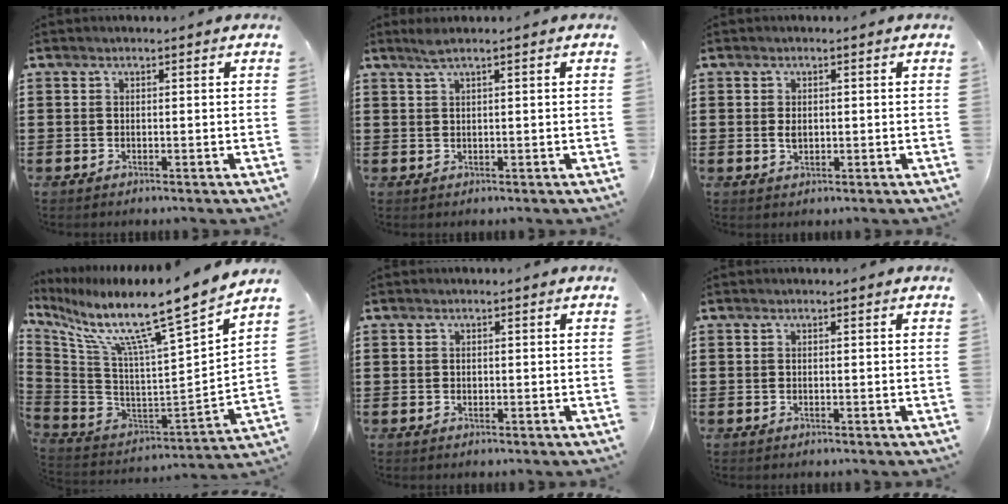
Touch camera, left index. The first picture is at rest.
{"total": 1.6, "force": [0.9, -0.1, 1.3], "torque": [-0.027, 0.000, 0.016]}
{"total": 1.5, "force": [0.0, 1.0, 1.1], "torque": [-0.024, 0.004, 0.000]}
{"total": 10.2, "force": [8.1, -0.7, 6.1], "torque": [-0.139, -0.078, 0.119]}
{"total": 0.0}
{"total": 0.0}